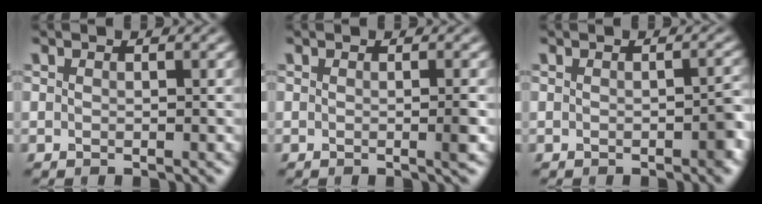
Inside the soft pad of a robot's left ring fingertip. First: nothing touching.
{"total": 1.2, "force": [-0.2, 0.1, 1.2], "torque": [-0.015, -0.003, -0.005]}
{"total": 1.5, "force": [-0.7, 0.5, 1.2], "torque": [-0.017, 0.002, -0.007]}